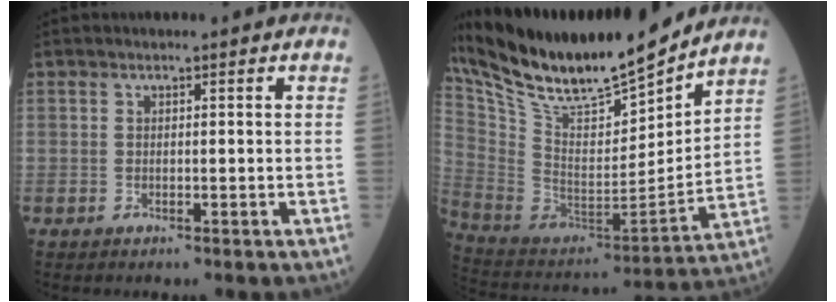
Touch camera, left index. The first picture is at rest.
{"total": 25.0, "force": [21.9, 2.6, 11.7], "torque": [-0.224, -0.021, 0.378]}